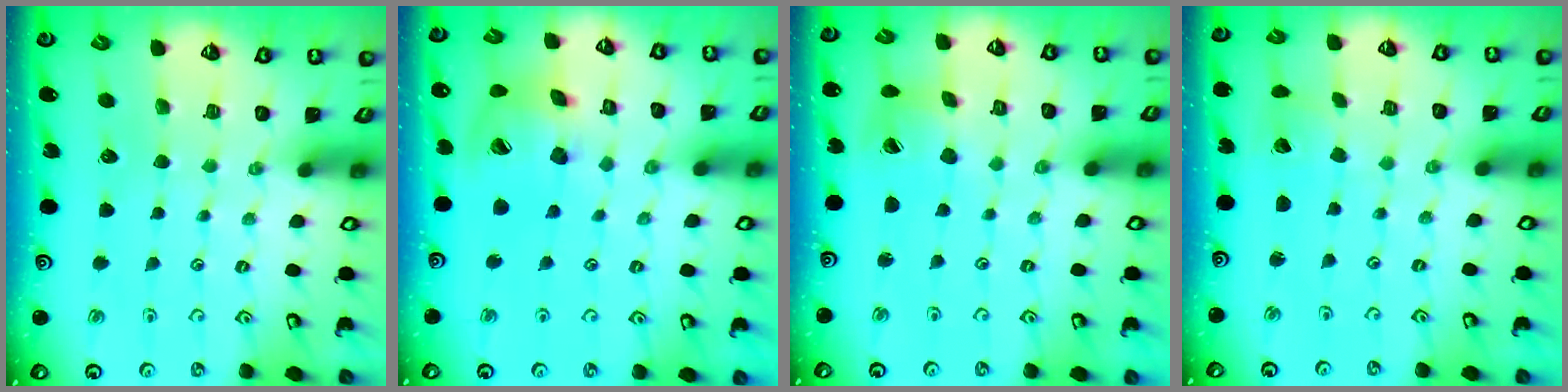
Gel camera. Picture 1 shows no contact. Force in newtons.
{"total": 17.3, "press": 17.2, "slide": 2.6}
{"total": 6.7, "press": 6.6, "slide": 0.8}
{"total": 3.0, "press": 3.0, "slide": 0.2}